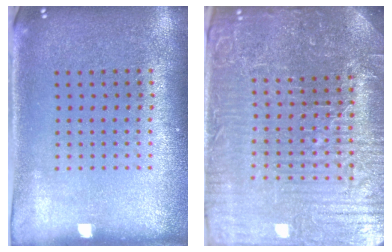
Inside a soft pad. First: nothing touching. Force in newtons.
{"total": 6.3, "press": 5.8, "slide": 2.6}